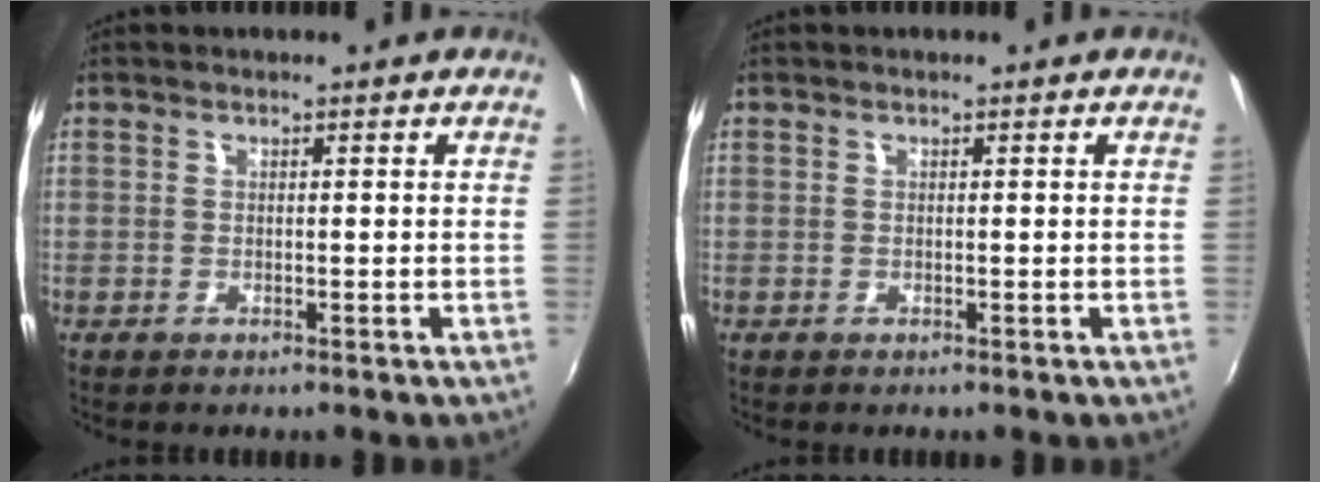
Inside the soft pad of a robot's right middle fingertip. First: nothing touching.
{"total": 0.0}